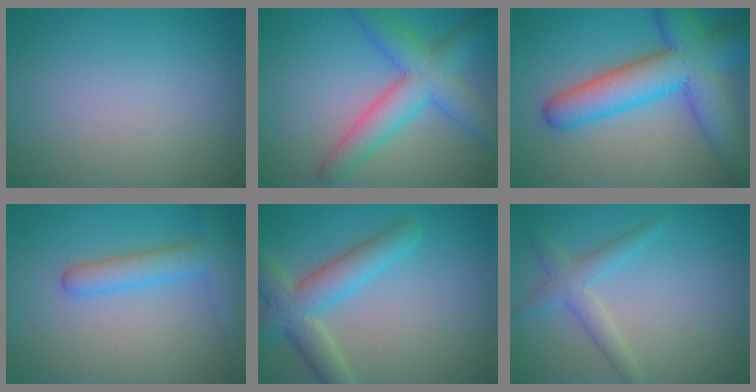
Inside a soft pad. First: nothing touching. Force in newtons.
{"total": 6.1, "press": 6.1, "slide": 0.2}
{"total": 10.1, "press": 10.0, "slide": 0.5}
{"total": 4.1, "press": 4.1, "slide": 0.4}
{"total": 5.2, "press": 5.2, "slide": 0.3}
{"total": 2.6, "press": 2.6, "slide": 0.1}